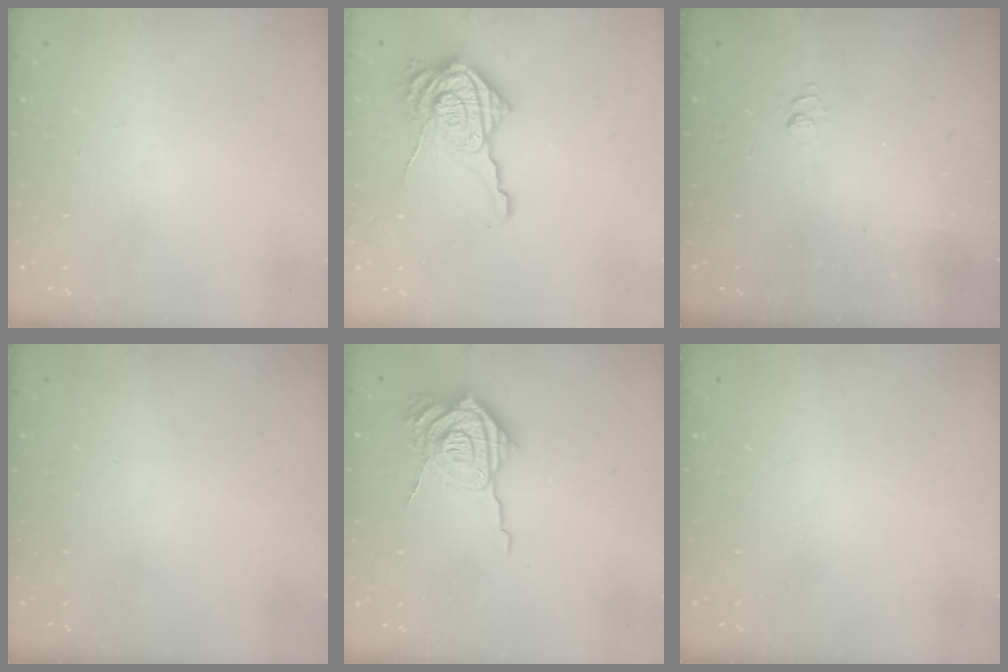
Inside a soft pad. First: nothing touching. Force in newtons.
{"total": 15.7, "press": 15.6, "slide": 1.6}
{"total": 2.5, "press": 2.0, "slide": 1.4}
{"total": 0.0}
{"total": 19.3, "press": 19.2, "slide": 2.0}
{"total": 0.0}